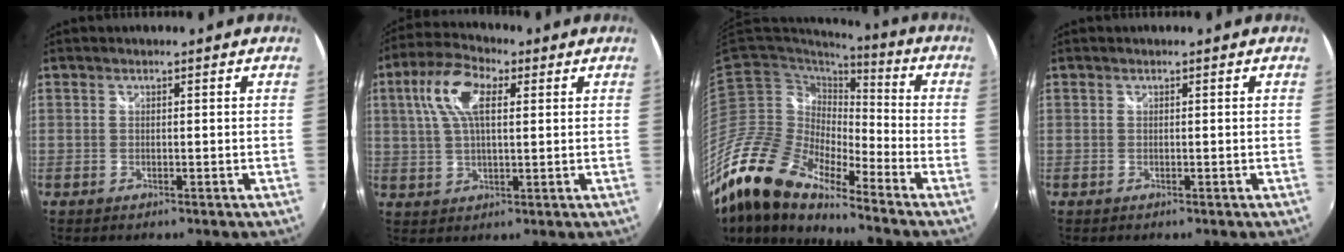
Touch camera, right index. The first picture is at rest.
{"total": 10.0, "force": [3.1, 4.5, 8.4], "torque": [-0.170, 0.024, 0.055]}
{"total": 18.1, "force": [-14.5, 4.9, 9.5], "torque": [-0.167, -0.026, -0.293]}
{"total": 0.0}